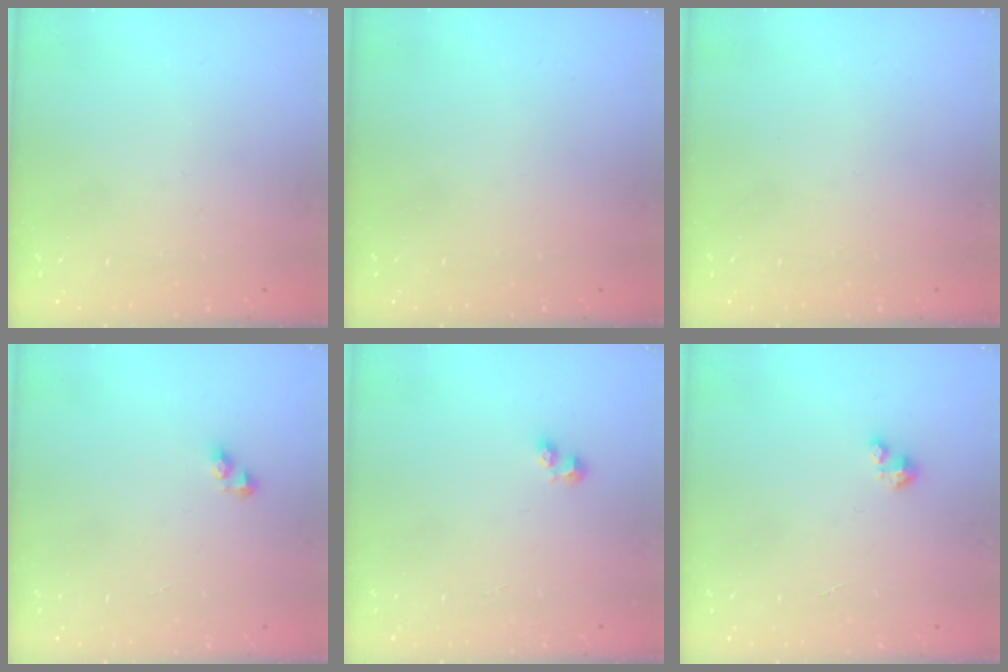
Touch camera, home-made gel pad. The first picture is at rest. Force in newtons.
{"total": 0.0}
{"total": 0.0}
{"total": 3.1, "press": 3.1, "slide": 0.4}
{"total": 1.7, "press": 1.6, "slide": 0.6}
{"total": 1.2, "press": 1.2, "slide": 0.2}